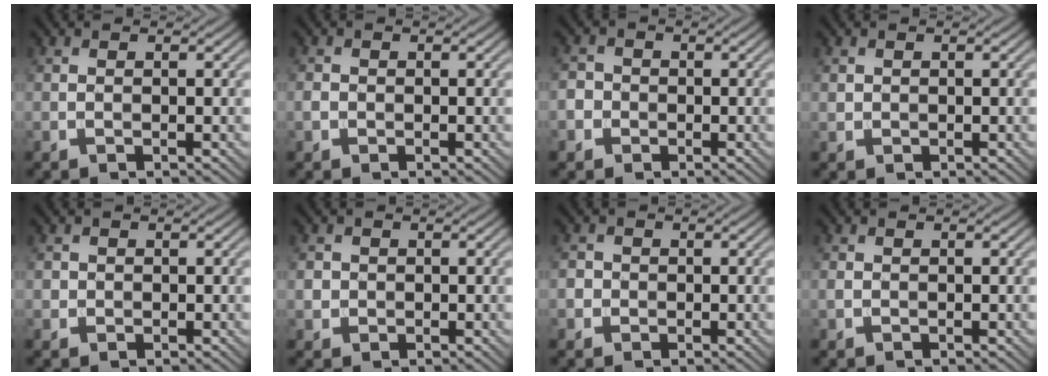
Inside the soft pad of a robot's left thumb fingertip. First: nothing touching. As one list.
[{"total": 1.1, "force": [-0.3, 1.0, 0.4], "torque": [-0.009, -0.002, -0.011]}, {"total": 2.8, "force": [-0.9, 2.6, 0.6], "torque": [-0.008, 0.002, -0.029]}, {"total": 0.8, "force": [0.3, 0.8, 0.2], "torque": [-0.007, -0.004, 0.007]}, {"total": 1.1, "force": [0.0, 1.1, 0.2], "torque": [-0.001, -0.004, -0.003]}, {"total": 1.7, "force": [-0.1, 1.7, 0.4], "torque": [-0.009, -0.006, -0.003]}, {"total": 1.8, "force": [-0.3, 1.7, 0.4], "torque": [-0.003, 0.000, -0.011]}, {"total": 0.7, "force": [-0.1, 0.6, 0.4], "torque": [-0.012, -0.002, -0.004]}]